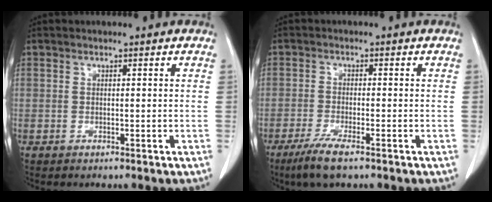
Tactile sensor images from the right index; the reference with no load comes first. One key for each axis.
{"total": 5.2, "fx": -3.5, "fy": 0.5, "fz": 3.9, "tx": -0.080, "ty": -0.014, "tz": -0.063}